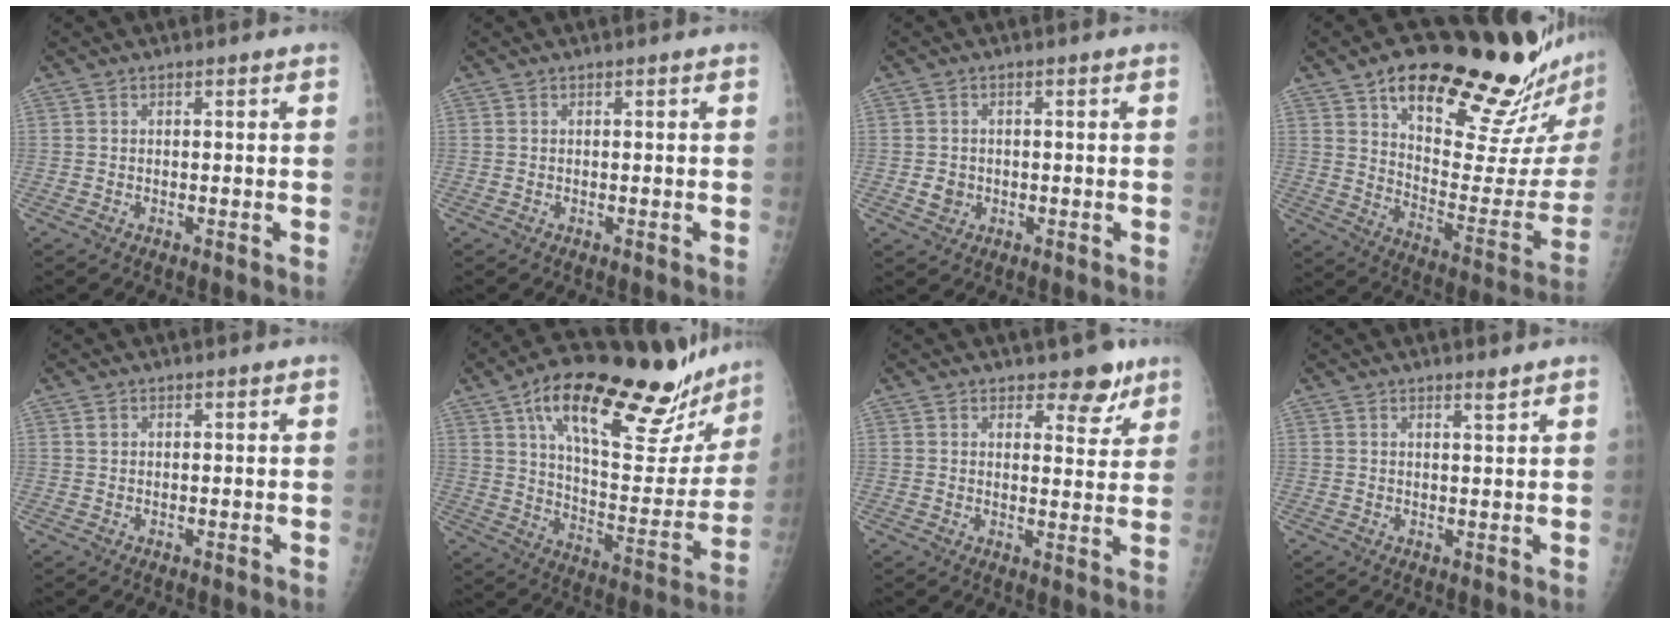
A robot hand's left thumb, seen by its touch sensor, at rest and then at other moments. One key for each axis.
{"total": 0.0}
{"total": 2.6, "fx": -0.4, "fy": 2.3, "fz": 1.0, "tx": -0.007, "ty": 0.003, "tz": -0.003}
{"total": 28.9, "fx": 21.3, "fy": 8.0, "fz": 17.9, "tx": -0.220, "ty": -0.106, "tz": 0.305}
{"total": 0.7, "fx": 0.4, "fy": 0.5, "fz": 0.2, "tx": 0.000, "ty": -0.001, "tz": 0.007}
{"total": 30.4, "fx": 19.8, "fy": 10.2, "fz": 20.7, "tx": -0.274, "ty": -0.051, "tz": 0.300}
{"total": 6.2, "fx": 4.4, "fy": 3.2, "fz": 2.8, "tx": -0.004, "ty": -0.025, "tz": 0.058}
{"total": 1.5, "fx": 1.2, "fy": 0.1, "fz": 0.8, "tx": -0.011, "ty": -0.011, "tz": 0.021}